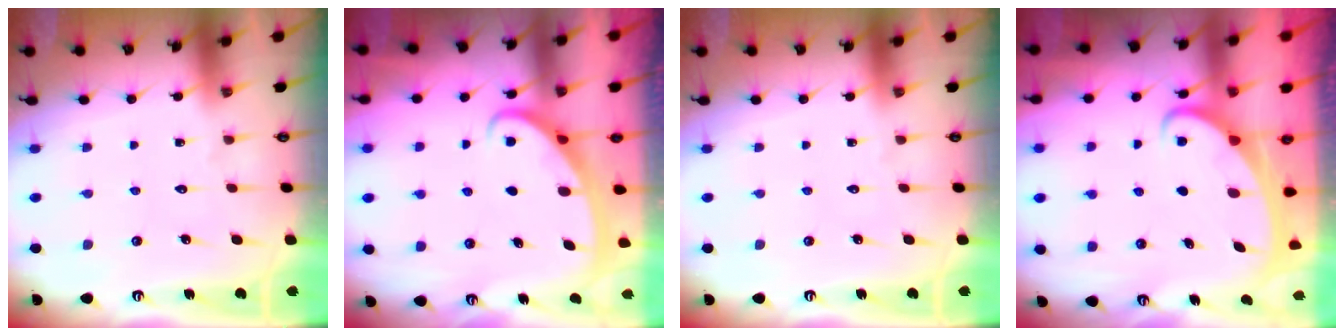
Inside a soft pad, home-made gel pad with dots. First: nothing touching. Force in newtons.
{"total": 2.5, "press": 2.5, "slide": 0.5}
{"total": 0.0}
{"total": 2.1, "press": 2.0, "slide": 0.3}